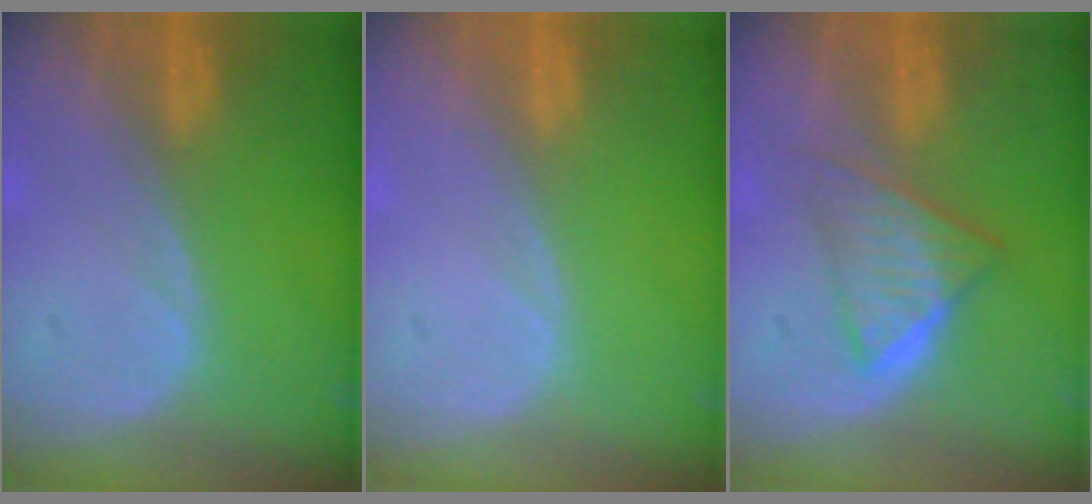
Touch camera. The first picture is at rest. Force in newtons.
{"total": 0.0}
{"total": 6.3, "press": 5.5, "slide": 3.1}